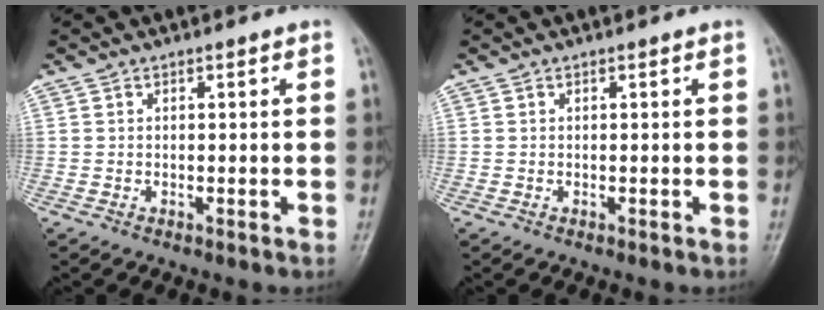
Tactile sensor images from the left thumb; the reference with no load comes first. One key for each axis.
{"total": 0.0}